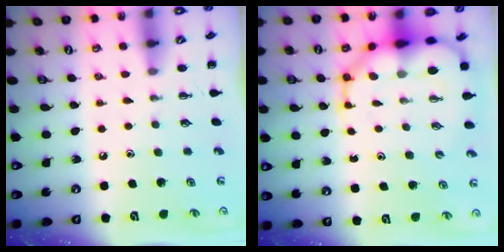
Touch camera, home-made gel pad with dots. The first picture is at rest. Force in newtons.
{"total": 12.9, "press": 12.4, "slide": 3.5}